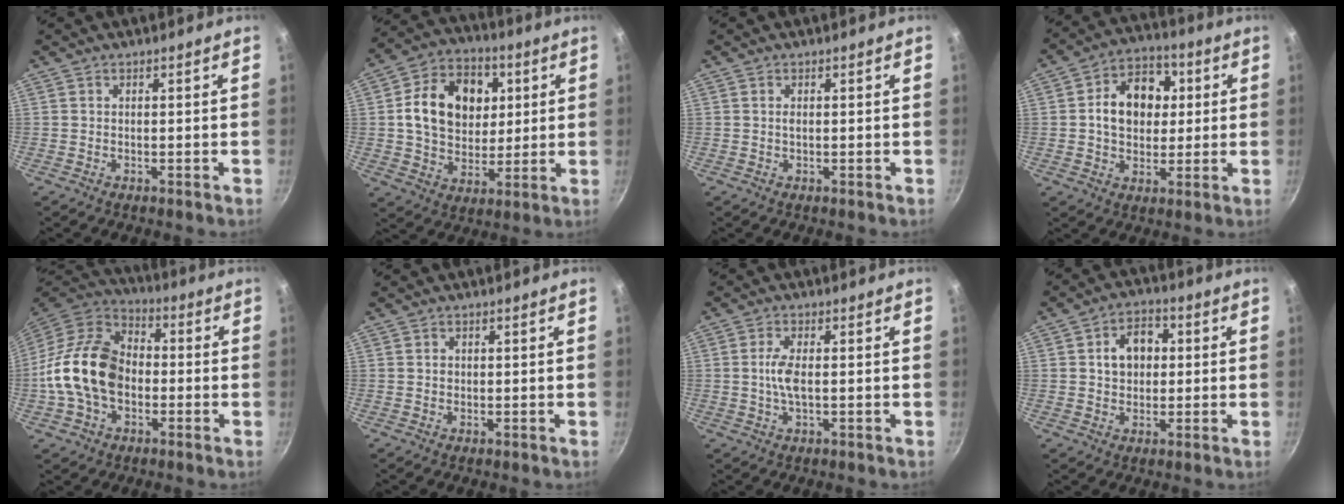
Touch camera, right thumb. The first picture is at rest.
{"total": 17.0, "force": [3.4, 13.1, 10.4], "torque": [-0.142, 0.009, 0.051]}
{"total": 0.7, "force": [0.1, 0.3, 0.6], "torque": [-0.012, 0.000, 0.001]}
{"total": 12.6, "force": [1.8, 9.6, 7.9], "torque": [-0.085, 0.015, 0.016]}
{"total": 17.8, "force": [-2.3, 12.6, 12.4], "torque": [-0.202, 0.036, -0.056]}
{"total": 0.9, "force": [0.1, 0.8, 0.4], "torque": [-0.003, 0.001, 0.001]}
{"total": 4.2, "force": [0.0, 1.4, 3.9], "torque": [-0.089, 0.002, -0.005]}
{"total": 7.7, "force": [1.1, 5.8, 4.8], "torque": [-0.042, 0.012, 0.011]}